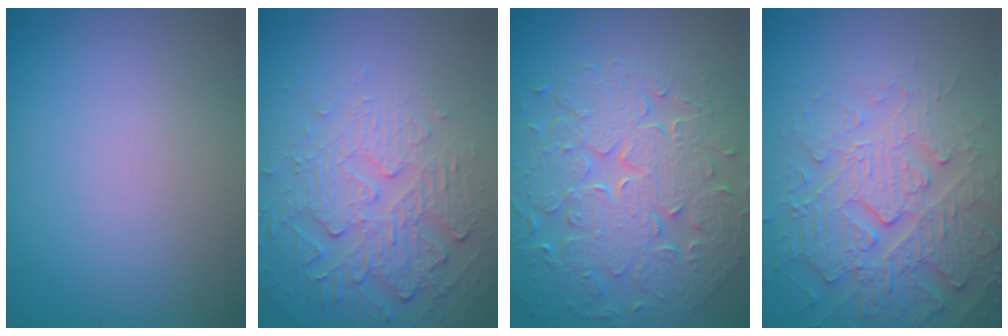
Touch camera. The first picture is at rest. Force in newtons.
{"total": 5.8, "press": 3.7, "slide": 4.4}
{"total": 8.9, "press": 6.5, "slide": 6.1}
{"total": 5.5, "press": 5.1, "slide": 2.0}